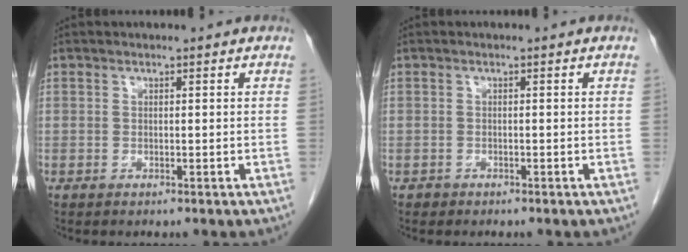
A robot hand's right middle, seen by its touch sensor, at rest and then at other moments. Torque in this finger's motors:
{"motor_torque": [-0.32, 0.02, -0.05, -0.01]}